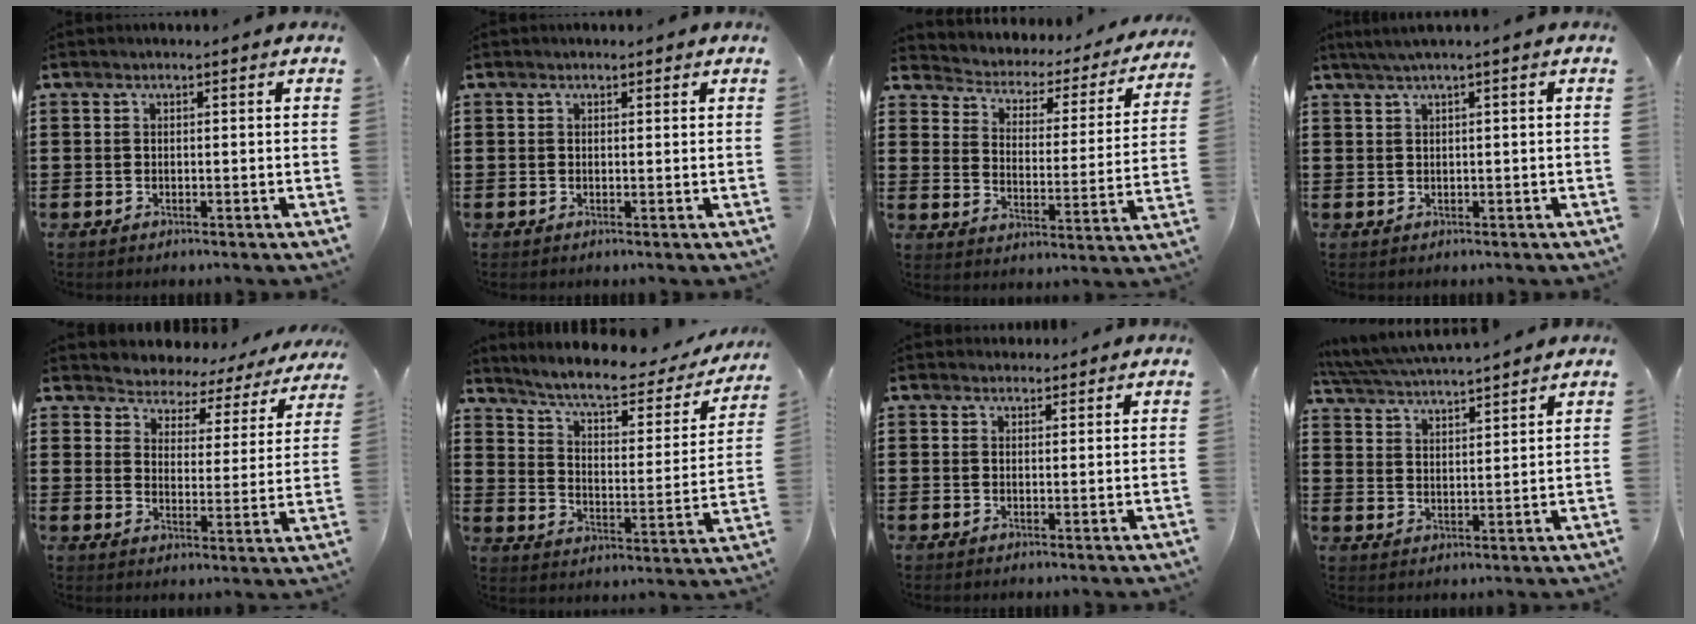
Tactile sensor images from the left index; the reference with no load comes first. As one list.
[{"total": 0.7, "force": [0.6, 0.3, 0.1], "torque": [-0.004, 0.002, 0.012]}, {"total": 2.0, "force": [1.5, 1.3, 0.2], "torque": [-0.023, -0.019, 0.014]}, {"total": 1.2, "force": [0.5, -0.2, 1.1], "torque": [-0.019, -0.001, 0.008]}, {"total": 3.1, "force": [3.0, 0.8, -0.5], "torque": [-0.016, -0.029, 0.041]}, {"total": 6.9, "force": [5.6, 1.2, 3.9], "torque": [-0.091, -0.034, 0.089]}, {"total": 1.6, "force": [1.5, 0.6, -0.1], "torque": [-0.002, 0.004, 0.030]}, {"total": 5.4, "force": [5.2, 0.0, 1.1], "torque": [-0.046, -0.026, 0.090]}]